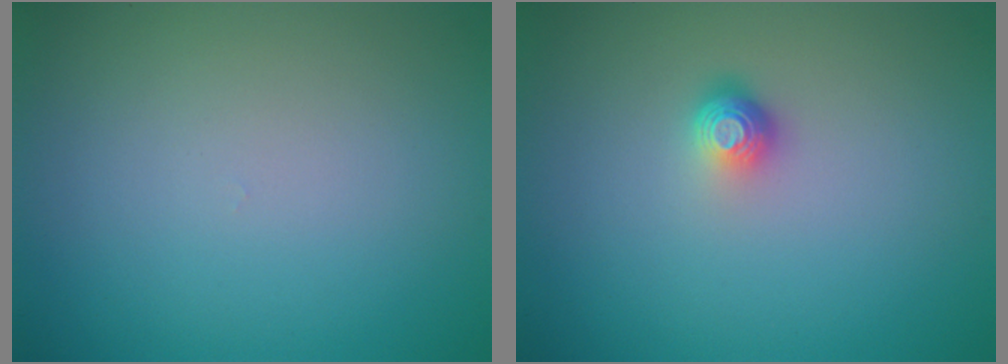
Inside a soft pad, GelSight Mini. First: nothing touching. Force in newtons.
{"total": 1.8, "press": 1.2, "slide": 1.3}